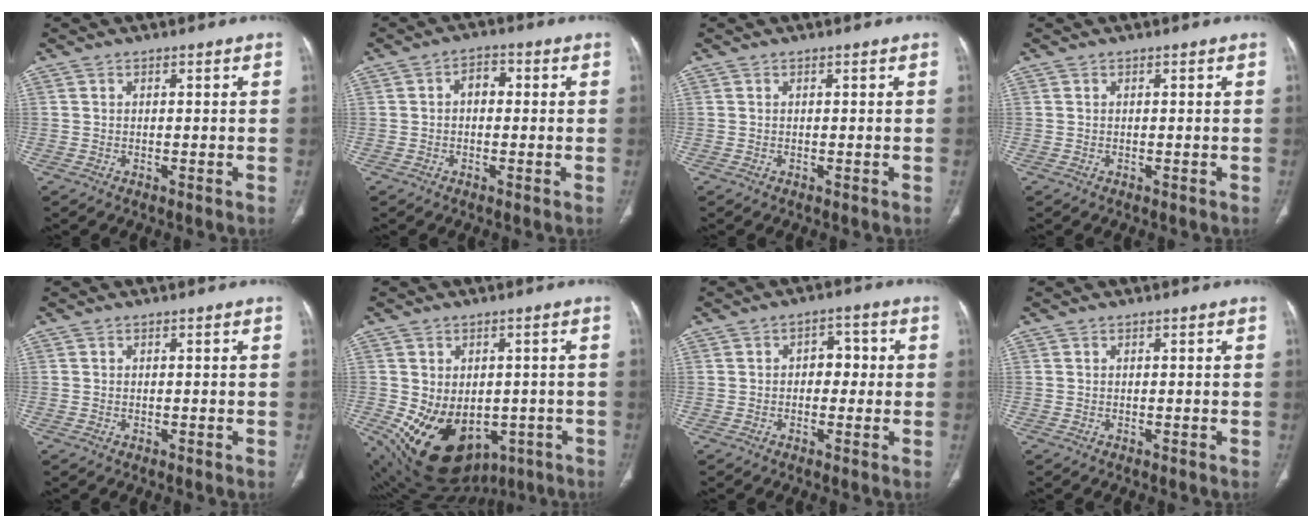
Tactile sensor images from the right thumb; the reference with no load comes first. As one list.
[{"total": 3.4, "force": [0.1, 2.4, 2.4], "torque": [-0.028, 0.015, -0.006]}, {"total": 0.0}, {"total": 0.0}, {"total": 0.0}, {"total": 17.2, "force": [-4.9, 12.2, 11.1], "torque": [-0.177, -0.003, -0.040]}, {"total": 4.7, "force": [0.1, 3.3, 3.4], "torque": [-0.020, 0.014, -0.004]}, {"total": 0.0}]